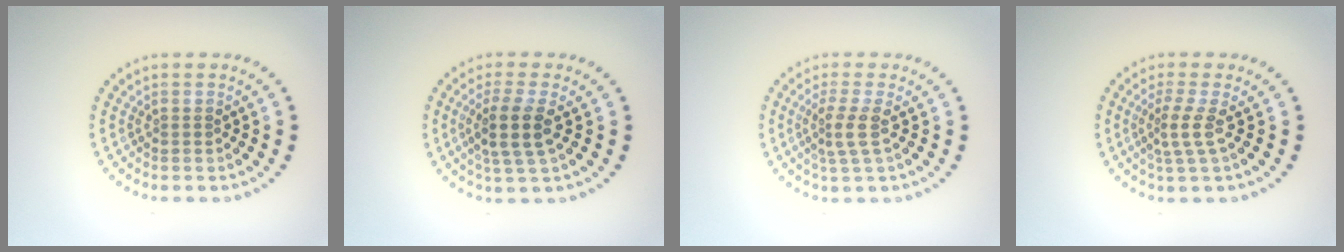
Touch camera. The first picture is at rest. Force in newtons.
{"total": 3.3, "press": 2.7, "slide": 1.8}
{"total": 2.3, "press": 1.7, "slide": 1.6}
{"total": 2.4, "press": 1.5, "slide": 1.9}